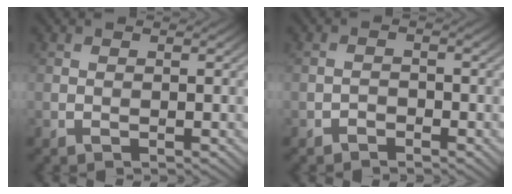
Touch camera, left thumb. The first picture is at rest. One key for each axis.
{"total": 1.2, "fx": -1.2, "fy": 0.4, "fz": 0.1, "tx": -0.006, "ty": -0.001, "tz": -0.020}